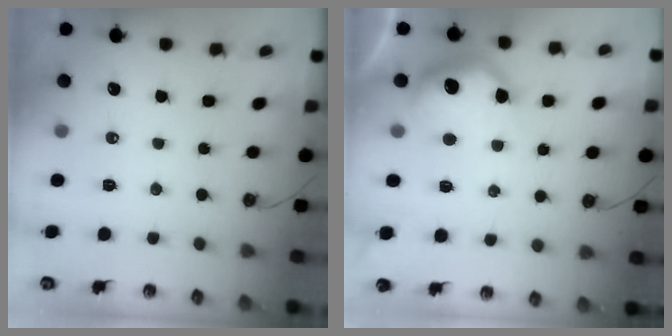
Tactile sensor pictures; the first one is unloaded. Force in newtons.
{"total": 15.2, "press": 15.1, "slide": 1.4}